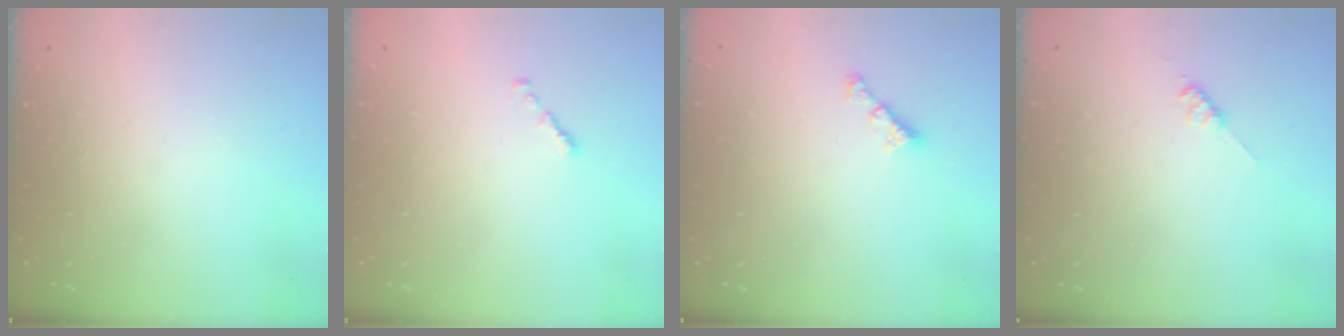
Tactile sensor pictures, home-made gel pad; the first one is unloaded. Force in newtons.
{"total": 0.7, "press": 0.6, "slide": 0.4}
{"total": 3.4, "press": 3.3, "slide": 0.6}
{"total": 2.8, "press": 2.8, "slide": 0.5}